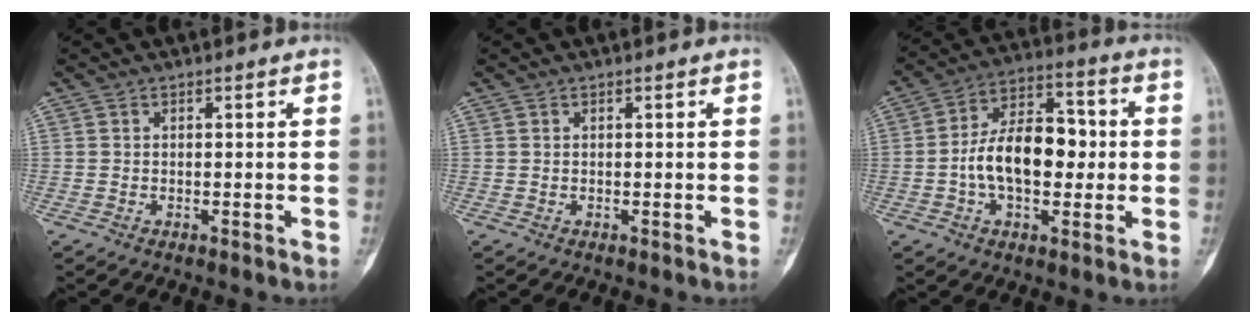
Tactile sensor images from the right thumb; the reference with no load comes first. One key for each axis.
{"total": 0.0}
{"total": 14.6, "fx": -0.9, "fy": 8.6, "fz": 11.7, "tx": -0.176, "ty": 0.035, "tz": -0.021}